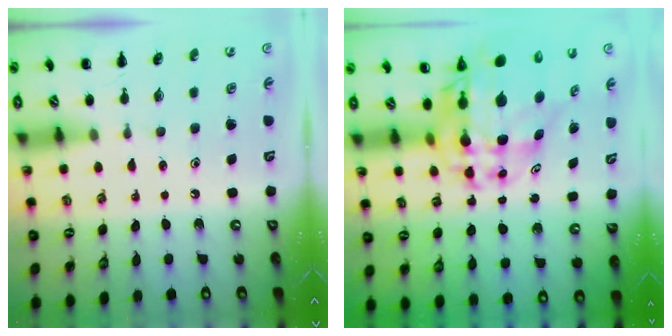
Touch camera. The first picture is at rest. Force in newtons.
{"total": 13.1, "press": 12.4, "slide": 4.1}